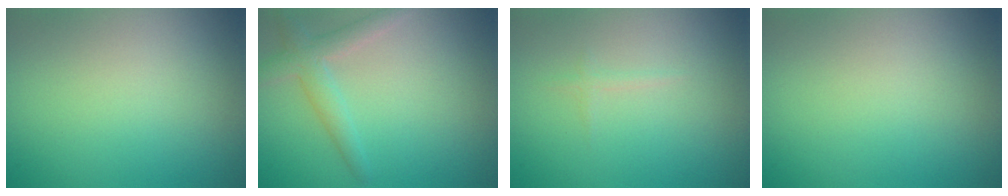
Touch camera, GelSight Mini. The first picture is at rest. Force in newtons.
{"total": 2.8, "press": 2.8, "slide": 0.2}
{"total": 0.6, "press": 0.6, "slide": 0.0}
{"total": 0.0}